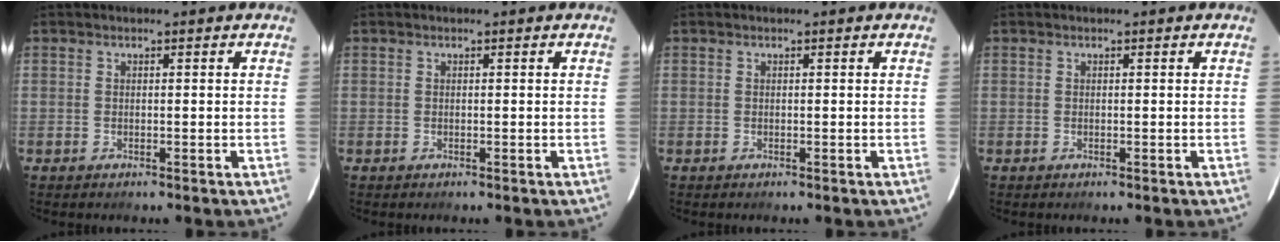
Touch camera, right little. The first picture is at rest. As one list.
[{"total": 0.0}, {"total": 0.0}, {"total": 0.0}]